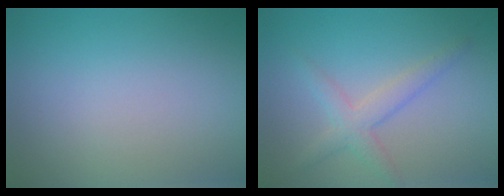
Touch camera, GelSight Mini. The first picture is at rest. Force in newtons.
{"total": 2.2, "press": 2.2, "slide": 0.2}